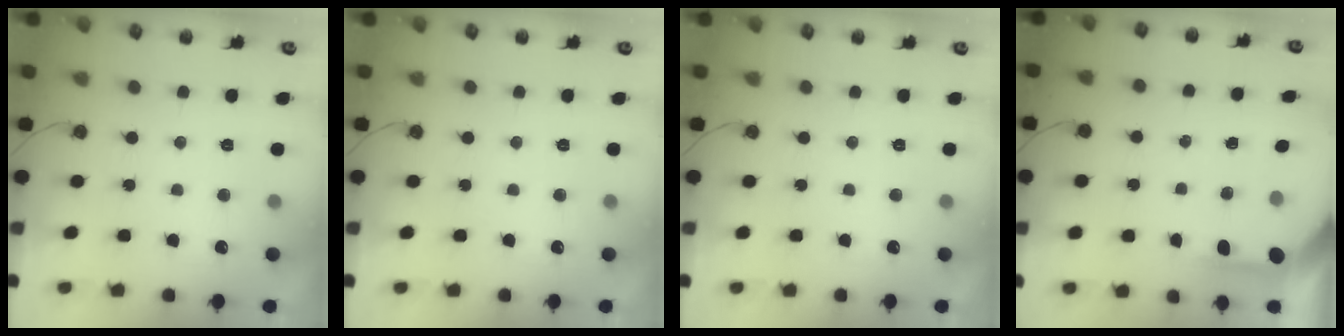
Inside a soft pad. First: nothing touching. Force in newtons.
{"total": 0.0}
{"total": 0.6, "press": 0.1, "slide": 0.5}
{"total": 4.0, "press": 4.0, "slide": 0.5}